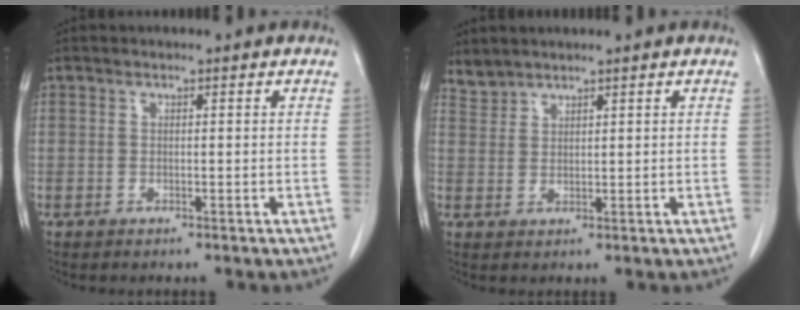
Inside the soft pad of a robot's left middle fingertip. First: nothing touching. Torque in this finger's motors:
{"motor_torque": [0.36, -0.42, -0.04, -0.02]}